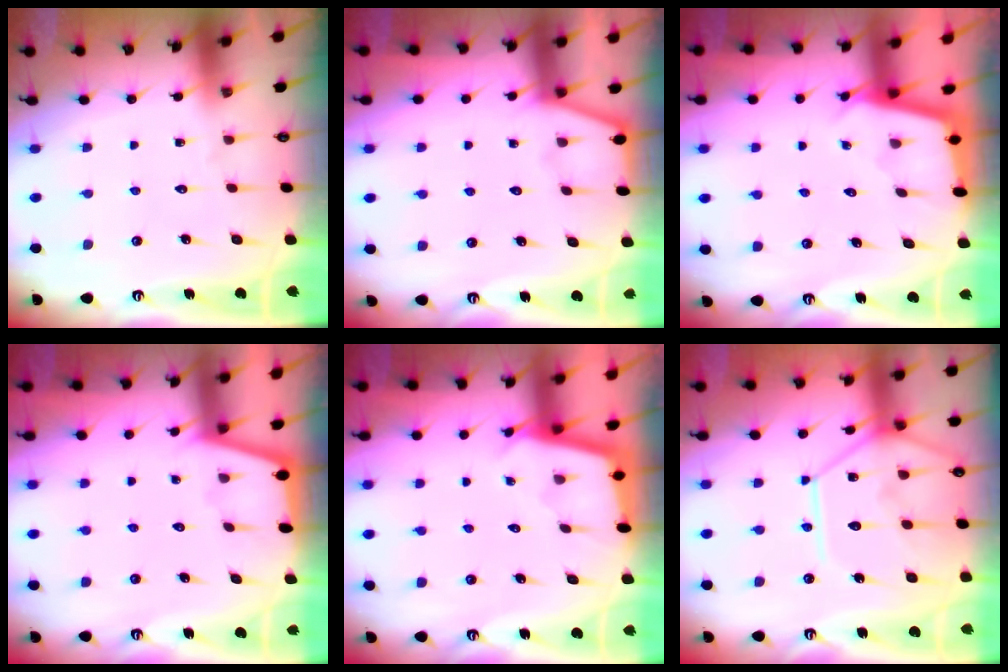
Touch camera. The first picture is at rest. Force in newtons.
{"total": 2.3, "press": 2.3, "slide": 0.2}
{"total": 2.5, "press": 2.5, "slide": 0.2}
{"total": 1.1, "press": 1.1, "slide": 0.1}
{"total": 2.3, "press": 2.3, "slide": 0.2}
{"total": 14.1, "press": 14.0, "slide": 1.5}